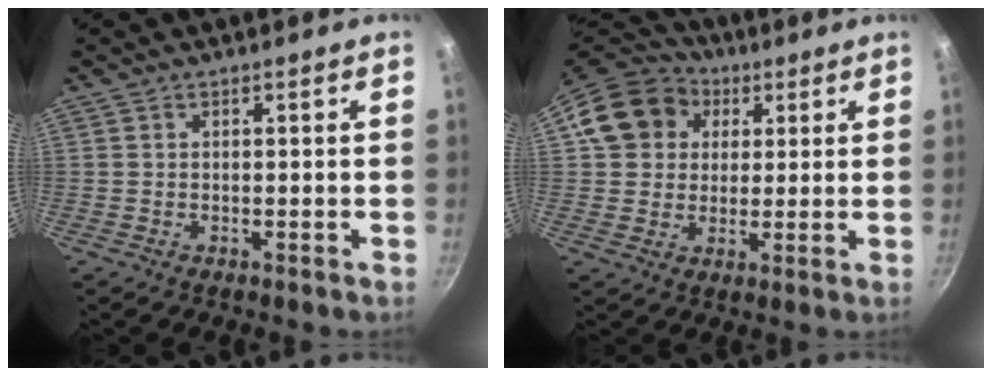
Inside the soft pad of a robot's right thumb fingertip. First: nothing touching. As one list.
[{"total": 14.3, "force": [4.2, 12.2, 6.2], "torque": [-0.098, 0.025, 0.062]}]